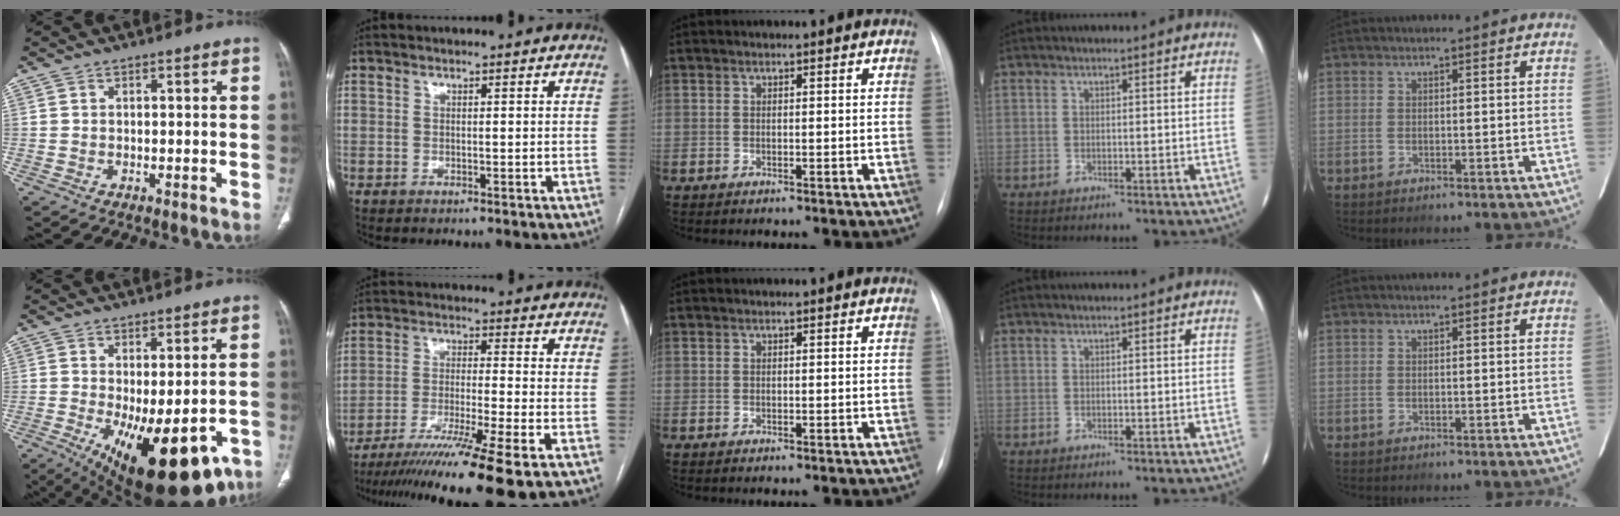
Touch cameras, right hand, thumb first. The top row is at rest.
{"thumb": {"total": 20.1, "force": [-8.8, 8.6, 16.0], "torque": [-0.196, -0.023, -0.108]}, "index": {"total": 16.3, "force": [-11.8, -1.3, 11.1], "torque": [-0.173, -0.041, -0.194]}}